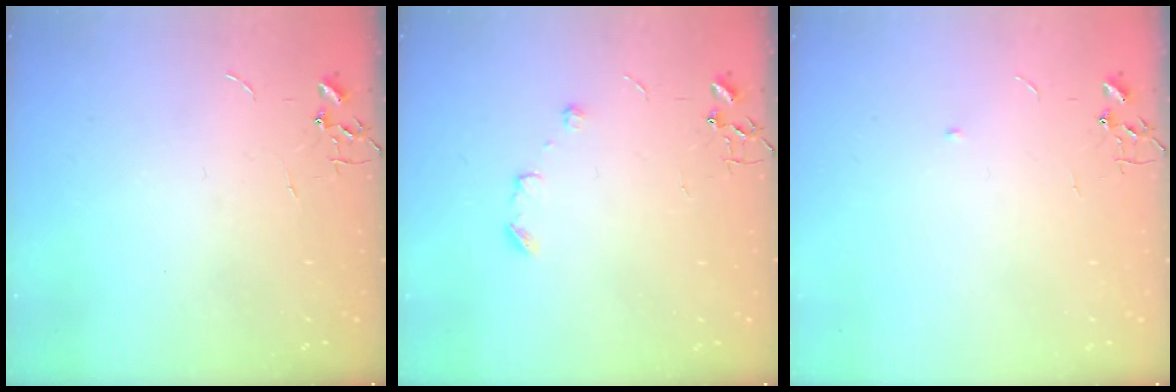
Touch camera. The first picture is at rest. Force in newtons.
{"total": 6.5, "press": 6.4, "slide": 1.1}
{"total": 4.0, "press": 3.9, "slide": 0.9}